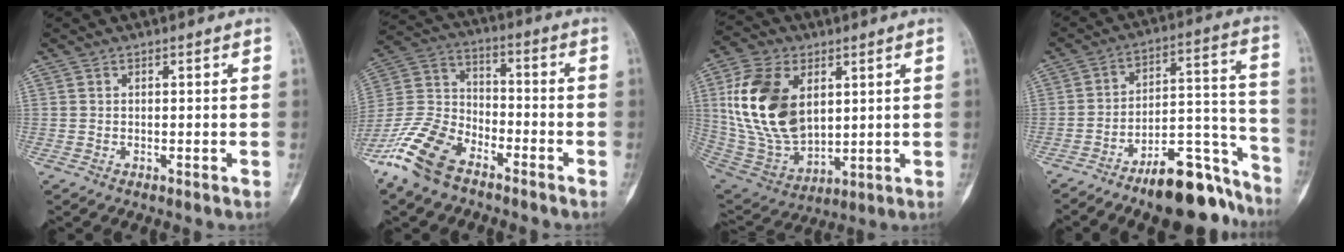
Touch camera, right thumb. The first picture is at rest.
{"total": 14.5, "force": [-9.9, 7.3, 7.8], "torque": [-0.163, 0.046, -0.201]}
{"total": 20.0, "force": [4.6, 12.5, 14.9], "torque": [-0.276, -0.020, 0.100]}
{"total": 17.1, "force": [-12.8, 6.1, 9.5], "torque": [-0.091, 0.122, -0.198]}